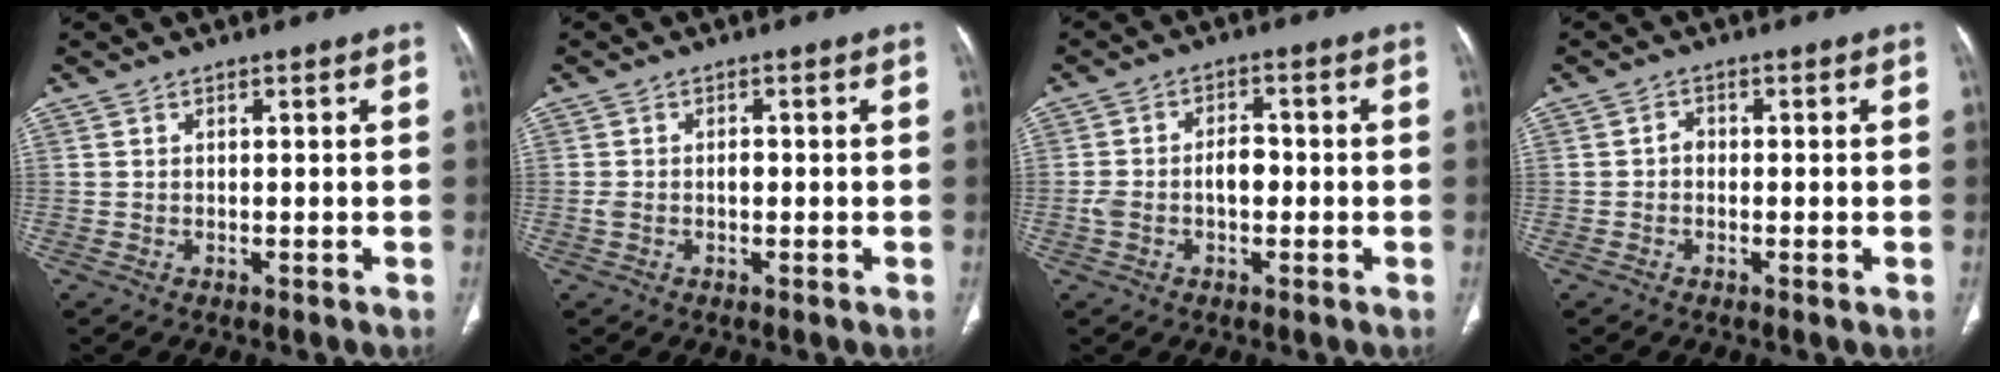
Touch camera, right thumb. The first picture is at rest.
{"total": 3.4, "force": [-0.4, 2.2, 2.6], "torque": [-0.054, 0.016, -0.006]}
{"total": 5.7, "force": [-0.8, 3.6, 4.4], "torque": [-0.084, 0.025, -0.014]}
{"total": 1.4, "force": [-0.3, 1.0, 0.9], "torque": [-0.005, 0.005, -0.015]}